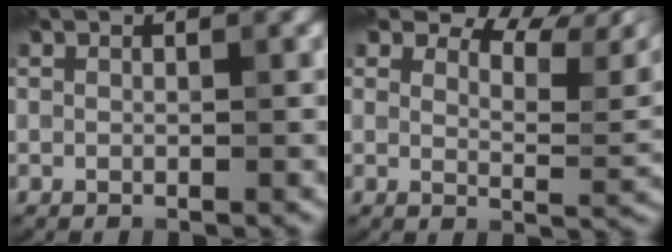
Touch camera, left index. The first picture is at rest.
{"total": 8.7, "force": [6.4, 3.4, 4.9], "torque": [-0.064, 0.009, 0.095]}